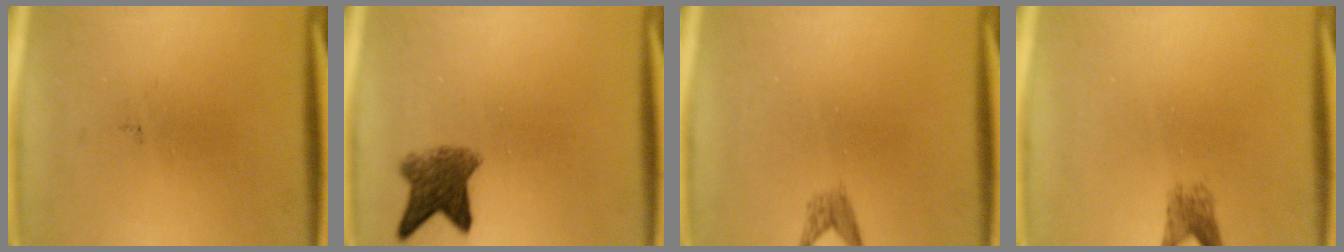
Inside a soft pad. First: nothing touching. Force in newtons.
{"total": 5.3}
{"total": 1.4}
{"total": 2.2}